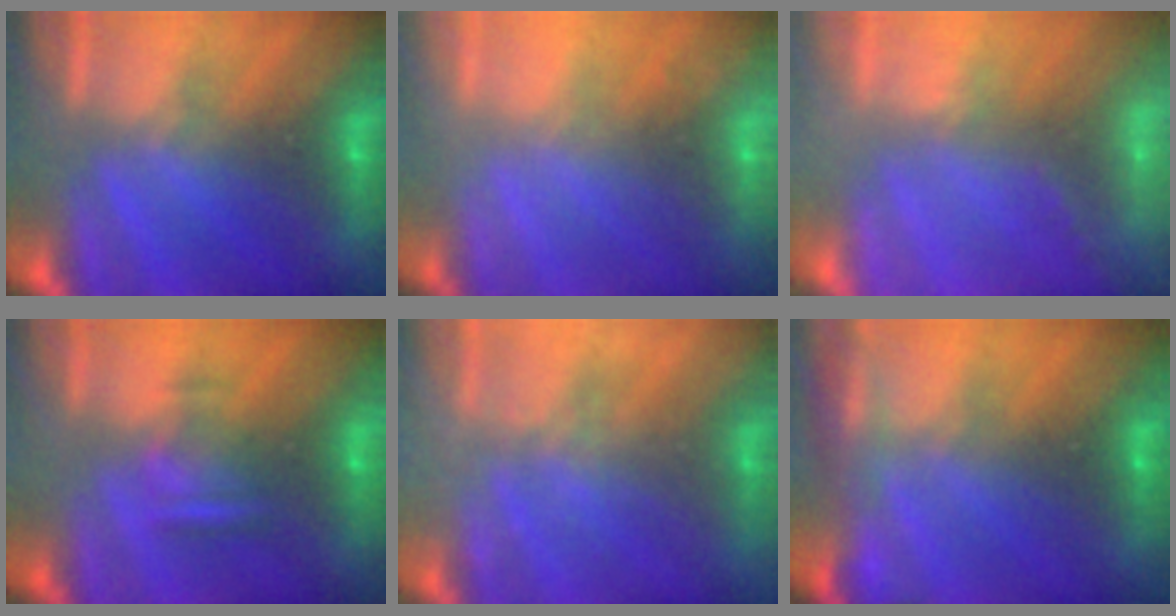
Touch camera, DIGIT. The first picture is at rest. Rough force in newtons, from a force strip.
{"total": 9.0}
{"total": 1.1}
{"total": 7.6}
{"total": 1.7}
{"total": 5.4}